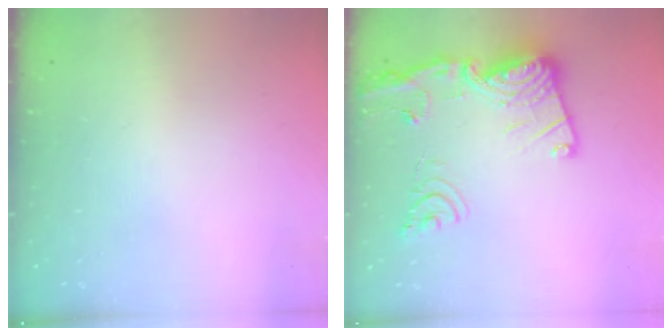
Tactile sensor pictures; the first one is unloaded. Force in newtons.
{"total": 21.7, "press": 21.5, "slide": 2.2}